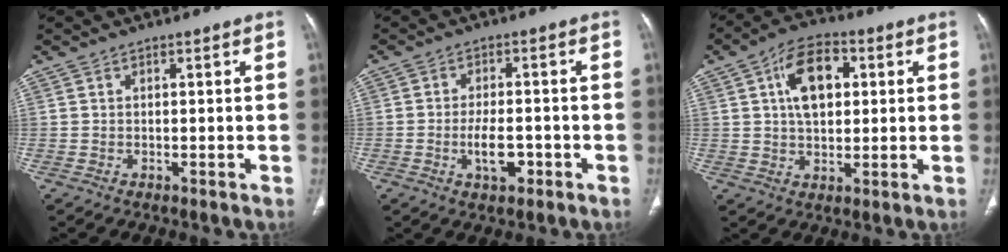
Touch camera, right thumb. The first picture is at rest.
{"total": 5.6, "force": [-2.0, 2.8, 4.4], "torque": [-0.070, 0.010, -0.030]}
{"total": 11.2, "force": [2.9, 6.7, 8.4], "torque": [-0.118, 0.008, 0.042]}